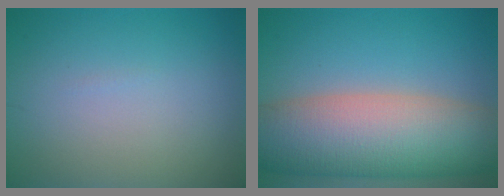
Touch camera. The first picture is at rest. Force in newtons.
{"total": 13.2, "press": 13.2, "slide": 0.7}